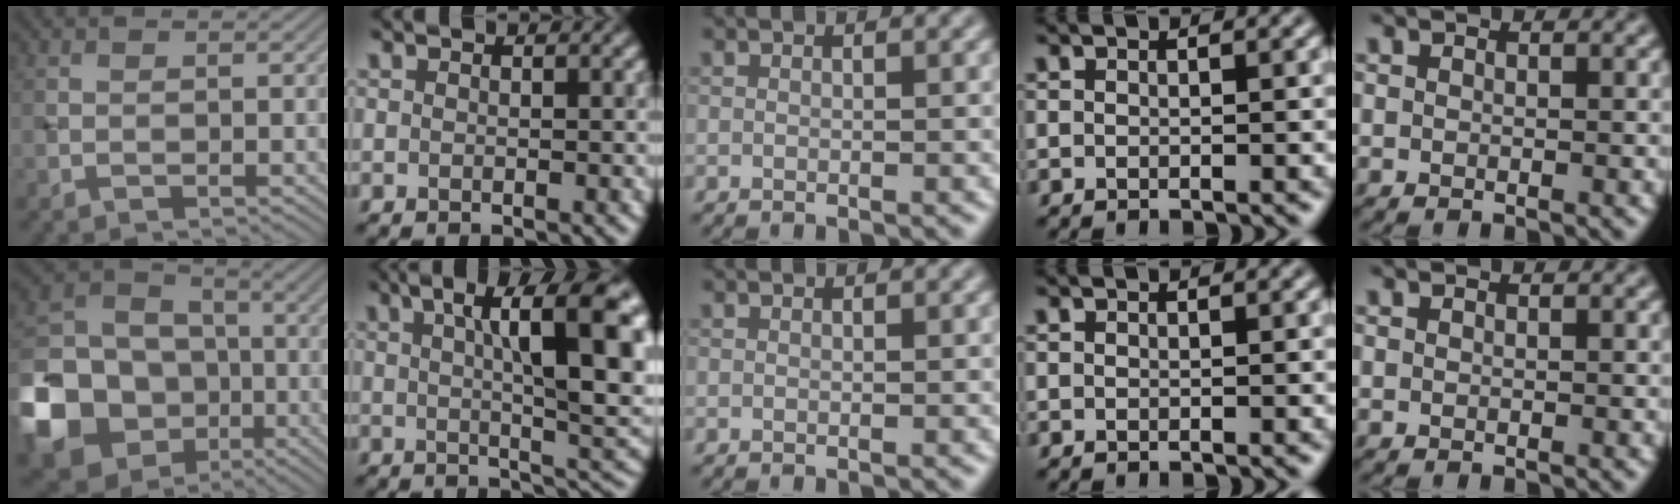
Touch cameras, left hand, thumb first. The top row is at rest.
{"thumb": {"total": 19.5, "force": [-6.3, 15.9, 9.2], "torque": [-0.242, -0.037, -0.135]}, "index": {"total": 12.3, "force": [3.0, 3.2, 11.5], "torque": [-0.129, 0.009, 0.043]}}